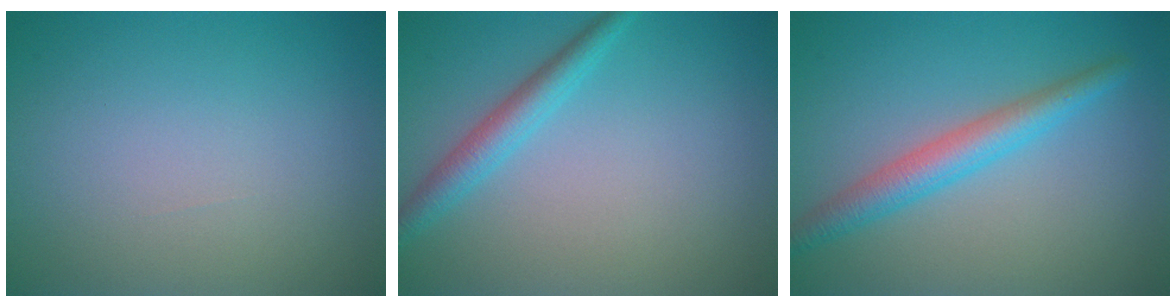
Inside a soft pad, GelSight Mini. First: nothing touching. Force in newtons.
{"total": 2.6, "press": 2.6, "slide": 0.0}
{"total": 3.6, "press": 3.6, "slide": 0.2}